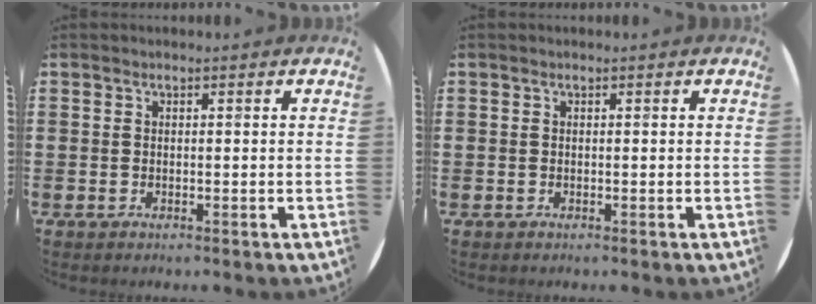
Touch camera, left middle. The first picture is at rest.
{"total": 0.0}